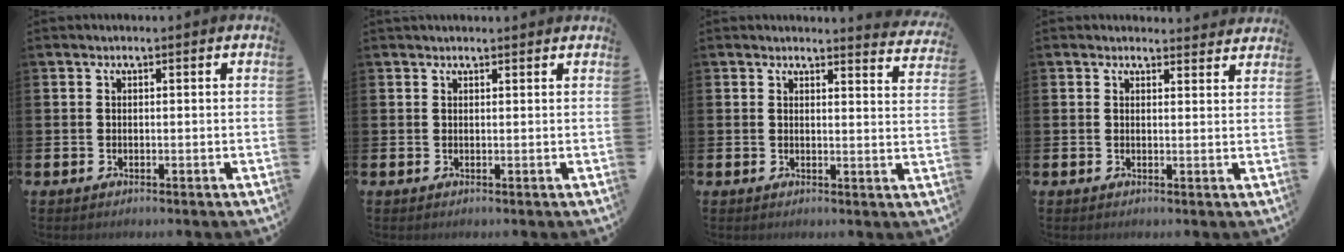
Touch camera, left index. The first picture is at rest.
{"total": 0.8, "force": [0.8, 0.1, 0.2], "torque": [0.003, -0.002, 0.014]}
{"total": 2.9, "force": [2.9, -0.1, 0.0], "torque": [0.010, -0.024, 0.049]}
{"total": 2.2, "force": [2.1, 0.3, -0.1], "torque": [0.007, -0.014, 0.036]}